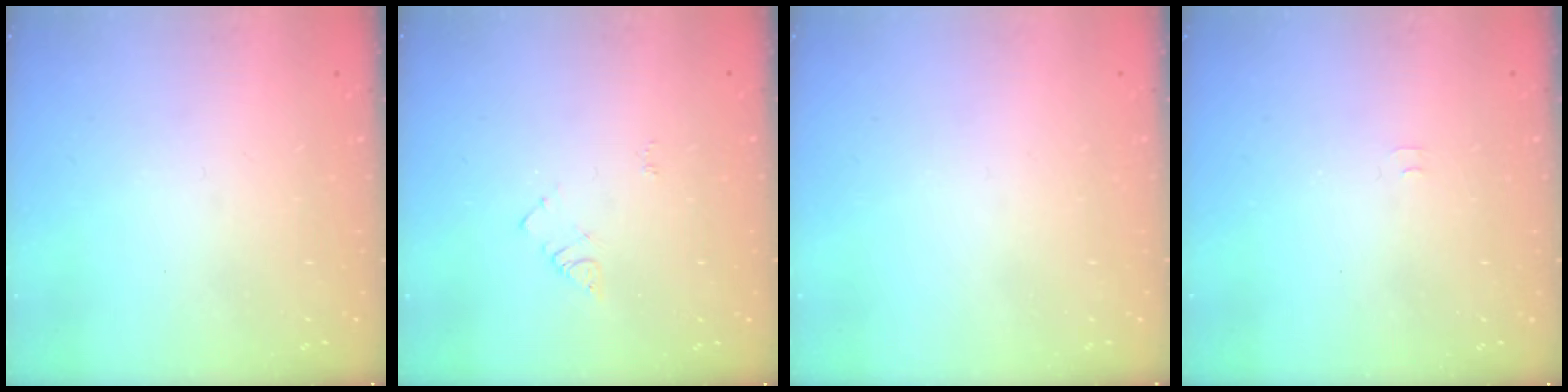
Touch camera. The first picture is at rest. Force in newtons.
{"total": 5.1, "press": 5.0, "slide": 0.9}
{"total": 1.8, "press": 1.7, "slide": 0.1}
{"total": 4.1, "press": 4.1, "slide": 0.5}